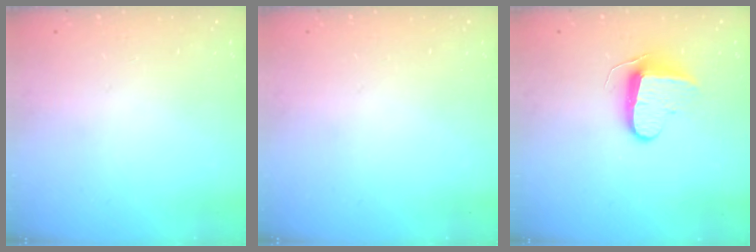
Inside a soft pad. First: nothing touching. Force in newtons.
{"total": 0.0}
{"total": 9.2, "press": 9.2, "slide": 0.7}